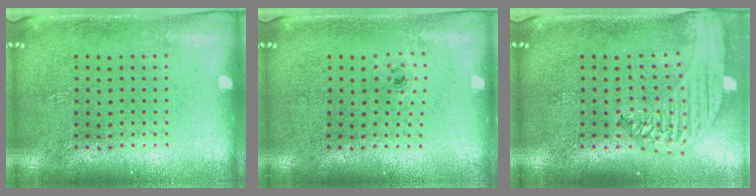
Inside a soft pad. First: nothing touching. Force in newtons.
{"total": 0.6, "press": 0.3, "slide": 0.5}
{"total": 2.2, "press": 2.0, "slide": 1.0}